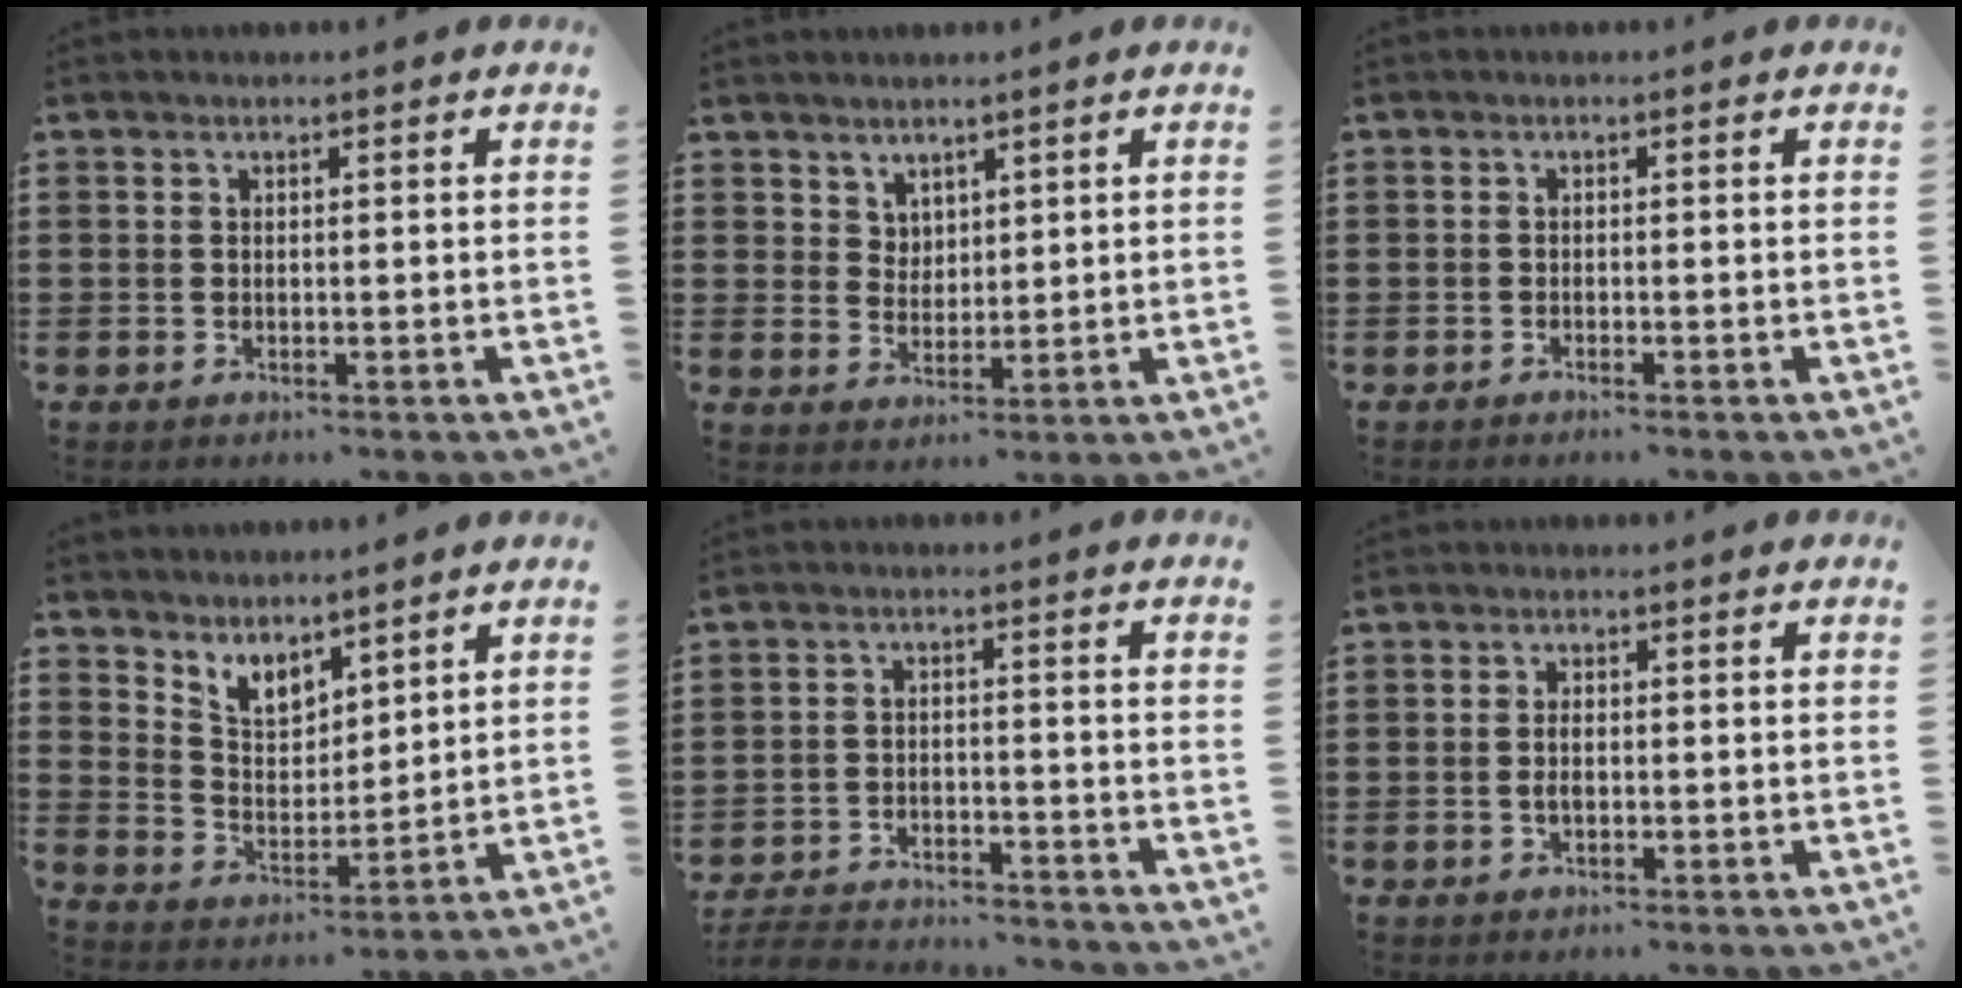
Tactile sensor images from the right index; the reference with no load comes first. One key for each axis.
{"total": 3.4, "fx": 2.8, "fy": 2.0, "fz": 0.0, "tx": -0.009, "ty": 0.002, "tz": 0.055}
{"total": 0.7, "fx": -0.7, "fy": -0.2, "fz": 0.1, "tx": -0.003, "ty": -0.004, "tz": -0.013}
{"total": 5.2, "fx": 4.7, "fy": 2.0, "fz": 1.1, "tx": -0.041, "ty": -0.016, "tz": 0.088}
{"total": 4.5, "fx": -4.5, "fy": 0.3, "fz": 0.4, "tx": -0.023, "ty": -0.002, "tz": -0.097}
{"total": 1.9, "fx": -0.3, "fy": 1.0, "fz": 1.6, "tx": -0.032, "ty": 0.003, "tz": -0.005}